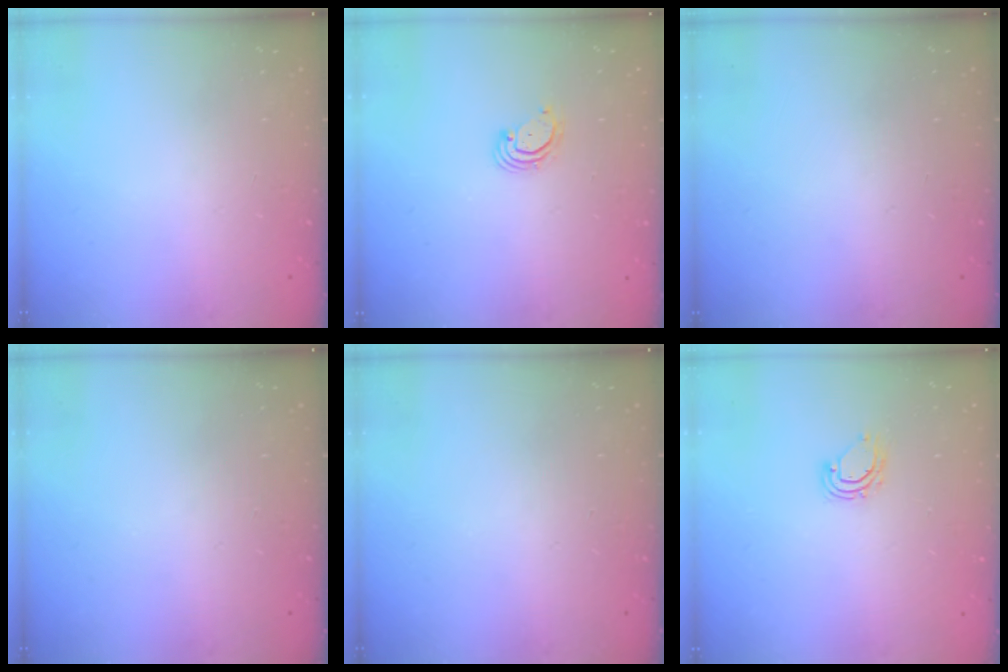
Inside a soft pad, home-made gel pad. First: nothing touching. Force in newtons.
{"total": 3.0, "press": 3.0, "slide": 0.3}
{"total": 0.0}
{"total": 0.0}
{"total": 0.0}
{"total": 5.4, "press": 5.4, "slide": 0.3}